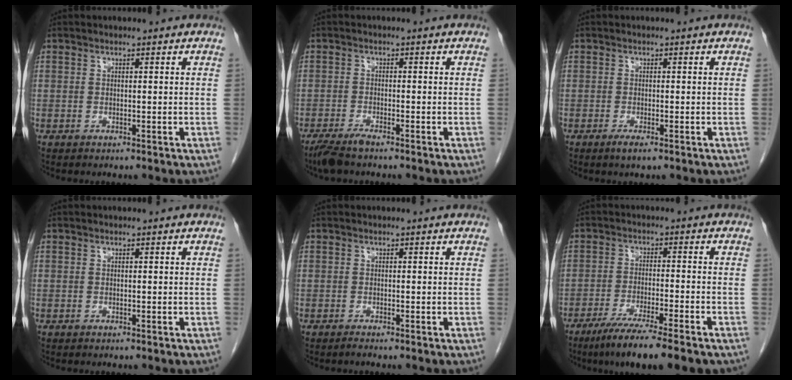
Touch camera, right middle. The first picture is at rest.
{"total": 3.5, "force": [-2.8, 0.4, 2.1], "torque": [-0.044, -0.009, -0.055]}
{"total": 1.6, "force": [-1.0, 0.1, 1.3], "torque": [-0.029, -0.006, -0.017]}
{"total": 0.0}
{"total": 0.5, "force": [-0.4, -0.2, 0.2], "torque": [-0.008, -0.003, -0.008]}
{"total": 10.2, "force": [-7.5, 0.0, 7.0], "torque": [-0.115, -0.028, -0.118]}